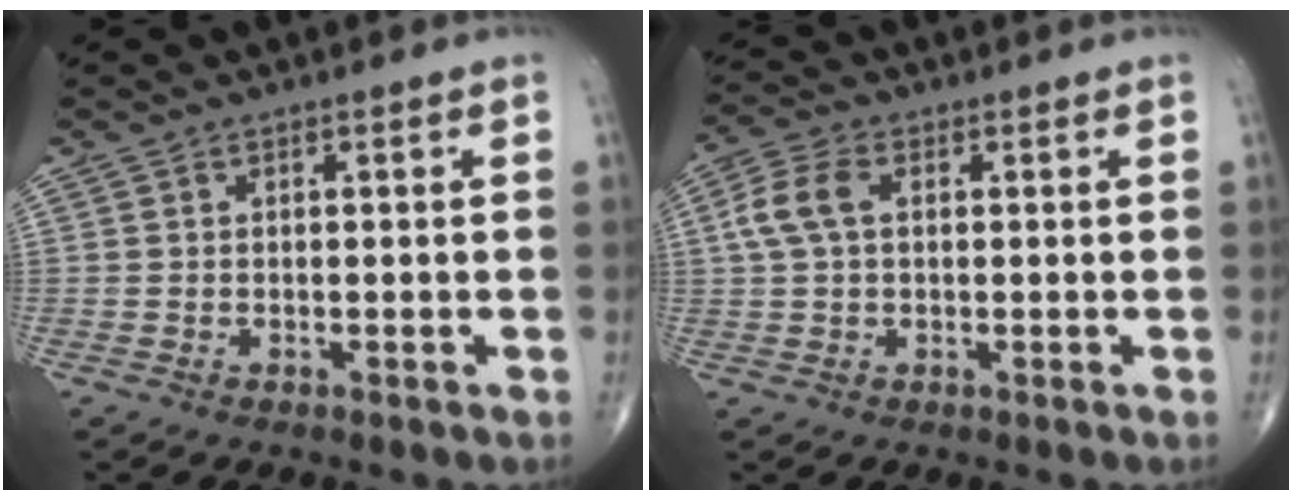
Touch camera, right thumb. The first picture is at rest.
{"total": 6.3, "force": [1.2, 3.8, 4.9], "torque": [-0.115, 0.017, 0.021]}